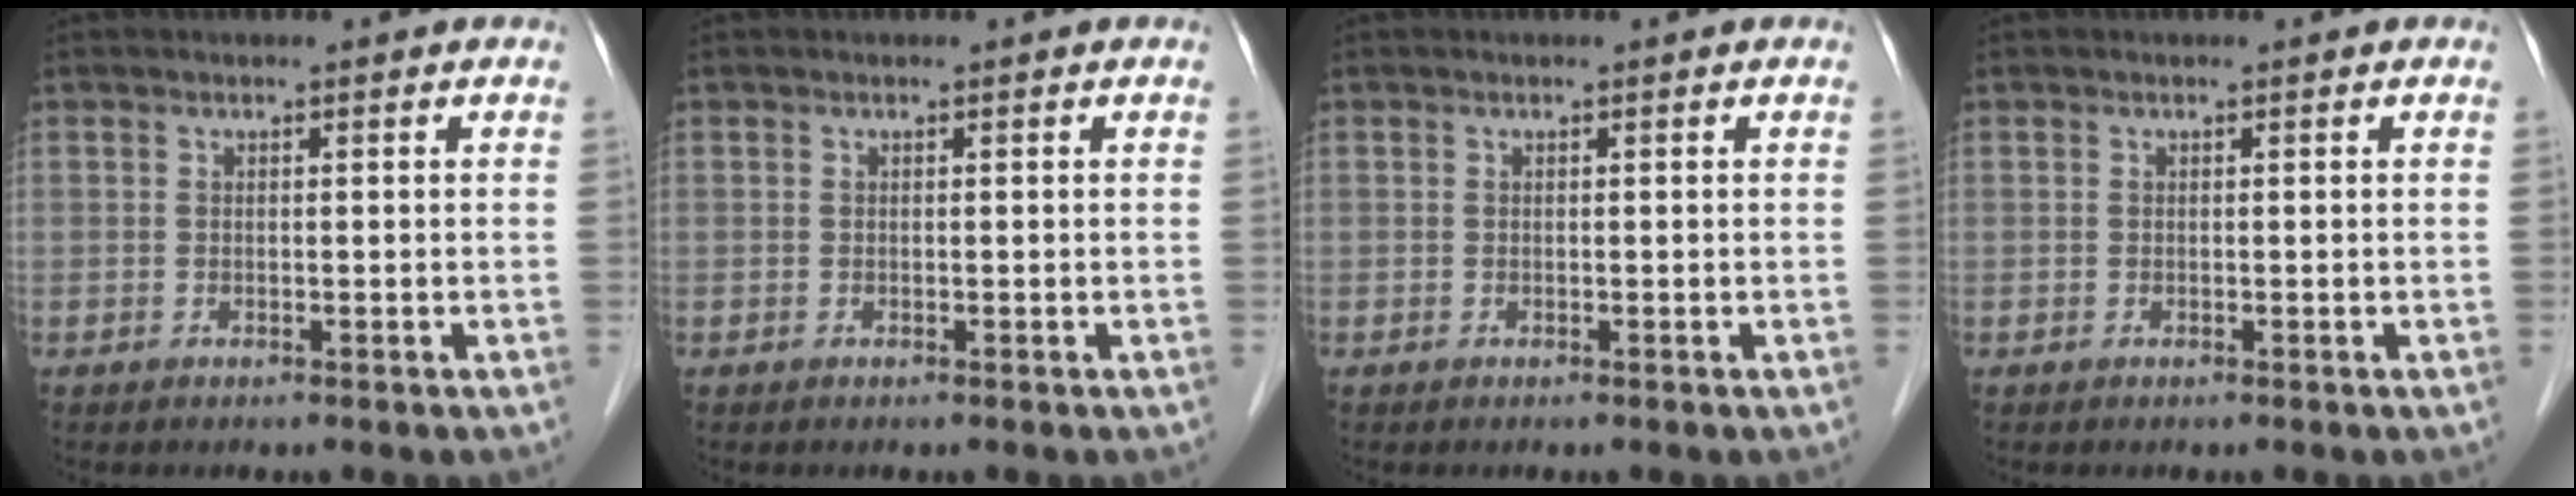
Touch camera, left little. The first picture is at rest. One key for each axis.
{"total": 0.0}
{"total": 0.0}
{"total": 0.0}